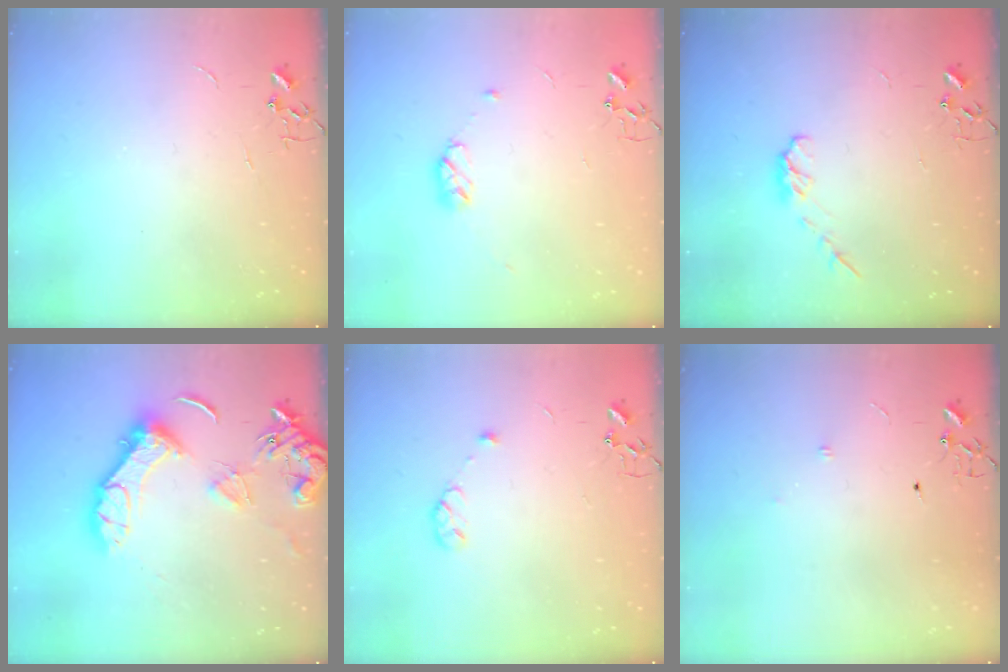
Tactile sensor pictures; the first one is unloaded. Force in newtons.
{"total": 6.6, "press": 6.5, "slide": 0.7}
{"total": 5.8, "press": 5.8, "slide": 0.7}
{"total": 15.8, "press": 15.7, "slide": 1.7}
{"total": 5.5, "press": 5.4, "slide": 1.0}
{"total": 4.1, "press": 4.0, "slide": 0.6}